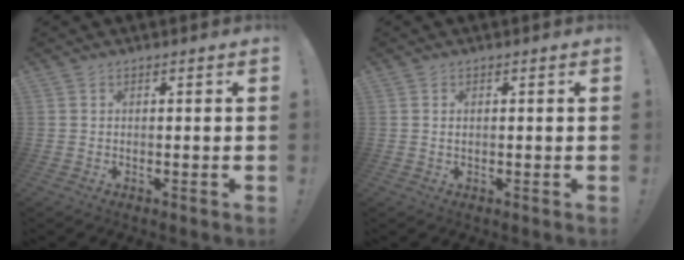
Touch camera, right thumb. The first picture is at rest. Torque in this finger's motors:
{"motor_torque": [-0.66, 0.02, -0.29, 0.19, 0.06]}